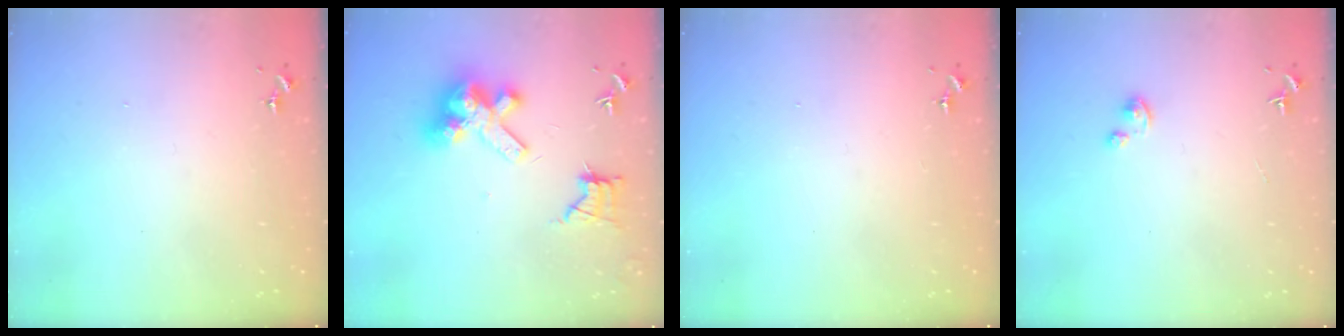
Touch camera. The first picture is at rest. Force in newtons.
{"total": 12.6, "press": 12.5, "slide": 1.7}
{"total": 0.0}
{"total": 2.6, "press": 2.6, "slide": 0.2}